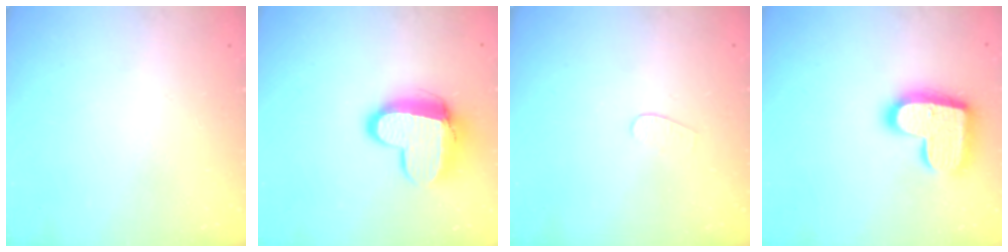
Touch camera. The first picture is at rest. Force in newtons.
{"total": 12.5, "press": 12.5, "slide": 1.0}
{"total": 3.5, "press": 3.5, "slide": 0.3}
{"total": 17.6, "press": 17.5, "slide": 1.0}